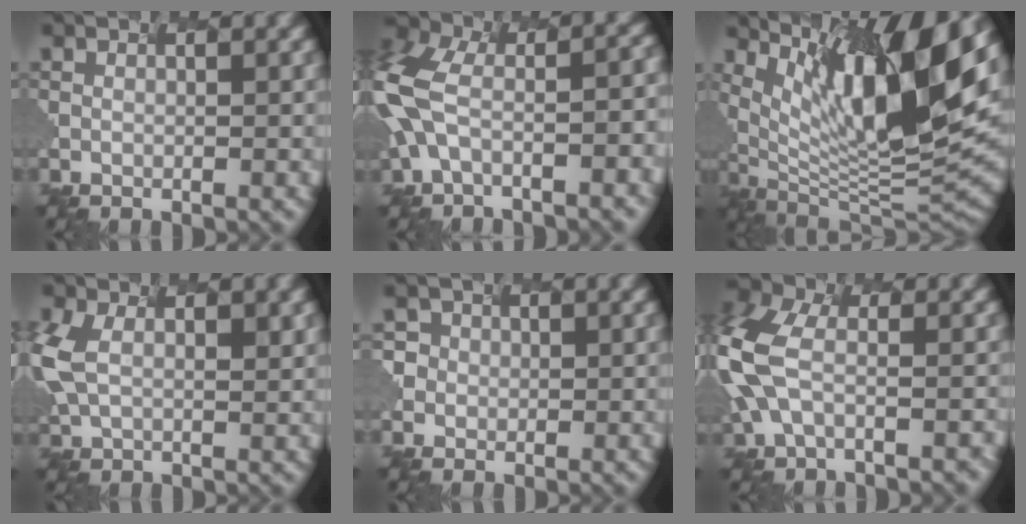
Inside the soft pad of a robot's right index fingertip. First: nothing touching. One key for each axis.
{"total": 10.9, "fx": -3.4, "fy": 5.3, "fz": 8.9, "tx": -0.208, "ty": 0.000, "tz": -0.040}
{"total": 13.3, "fx": 6.0, "fy": 3.7, "fz": 11.3, "tx": -0.204, "ty": 0.003, "tz": 0.123}
{"total": 5.9, "fx": 1.0, "fy": 3.7, "fz": 4.5, "tx": -0.135, "ty": 0.003, "tz": 0.034}
{"total": 1.8, "fx": 0.2, "fy": 1.8, "fz": -0.5, "tx": 0.003, "ty": 0.002, "tz": 0.016}
{"total": 8.0, "fx": -2.2, "fy": 4.5, "fz": 6.2, "tx": -0.167, "ty": 0.003, "tz": -0.040}